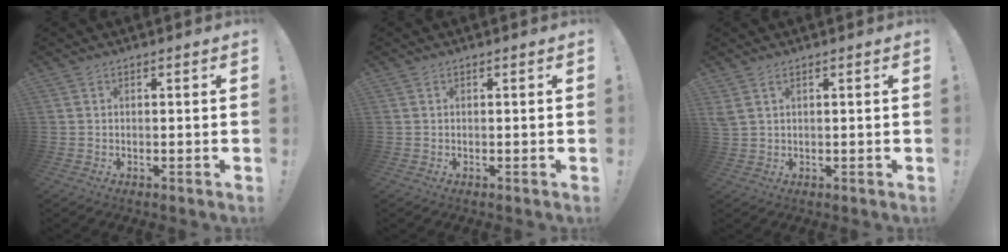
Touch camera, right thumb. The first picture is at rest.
{"total": 0.0}
{"total": 2.3, "force": [1.1, 1.0, 1.8], "torque": [-0.042, 0.002, 0.024]}